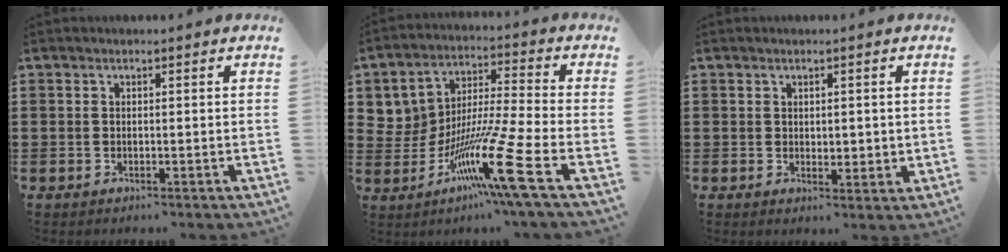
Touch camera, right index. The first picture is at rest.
{"total": 13.1, "force": [-5.6, 1.2, 11.8], "torque": [-0.239, -0.009, -0.105]}
{"total": 1.6, "force": [0.7, 1.2, 0.8], "torque": [-0.011, 0.006, 0.011]}